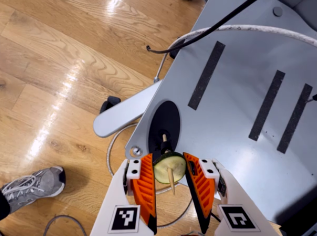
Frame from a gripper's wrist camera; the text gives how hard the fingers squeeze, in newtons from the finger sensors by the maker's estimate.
{"total": 8.4, "left": 8.2, "right": 8.6}